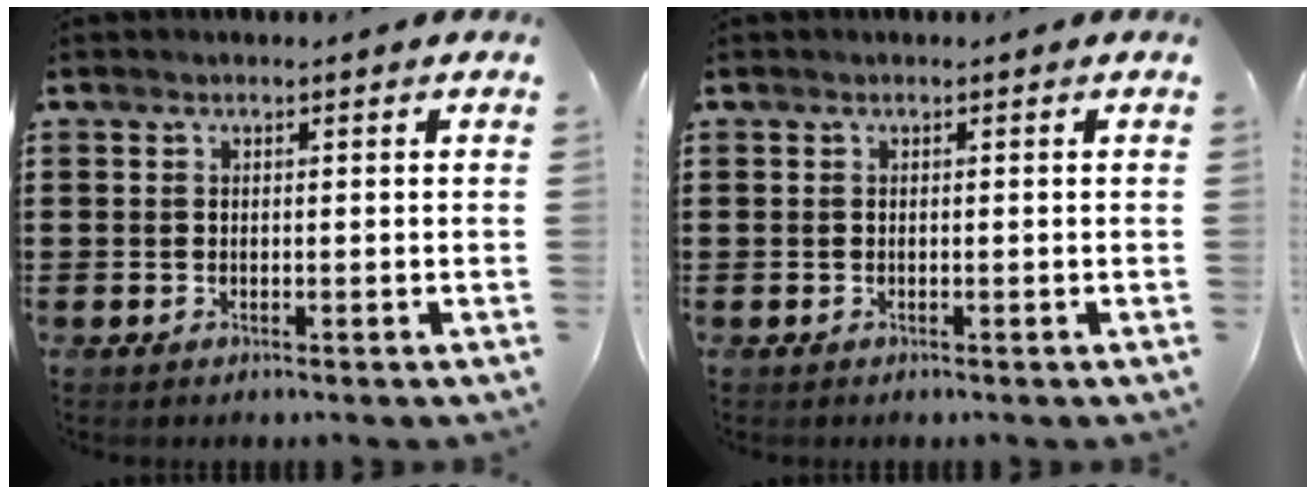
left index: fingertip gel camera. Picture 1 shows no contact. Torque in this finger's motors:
{"motor_torque": [0.00, 0.00, 0.00, 0.00]}